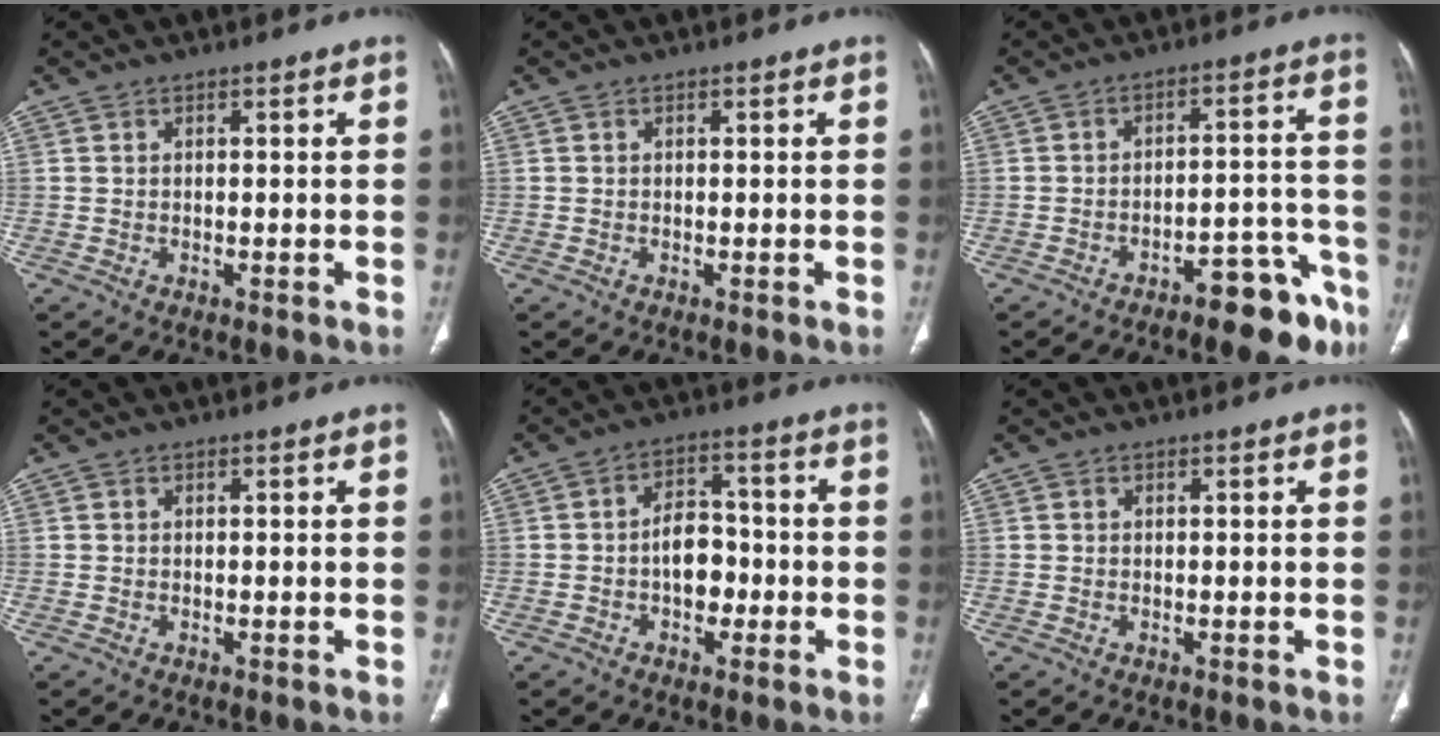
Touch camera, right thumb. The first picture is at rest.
{"total": 0.0}
{"total": 11.8, "force": [-7.9, 4.4, 7.6], "torque": [-0.068, 0.071, -0.105]}
{"total": 0.0}
{"total": 7.2, "force": [-1.6, 5.1, 4.9], "torque": [-0.049, 0.026, -0.032]}
{"total": 0.0}